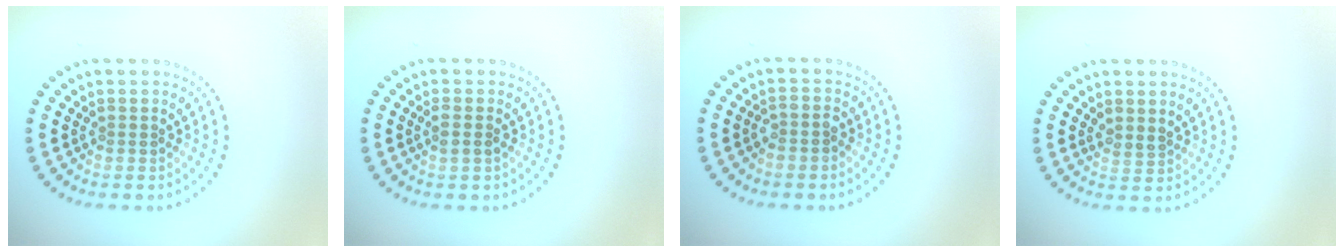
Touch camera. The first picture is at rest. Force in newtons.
{"total": 1.2, "press": 1.1, "slide": 0.5}
{"total": 1.7, "press": 1.5, "slide": 0.8}
{"total": 1.0, "press": 0.7, "slide": 0.7}